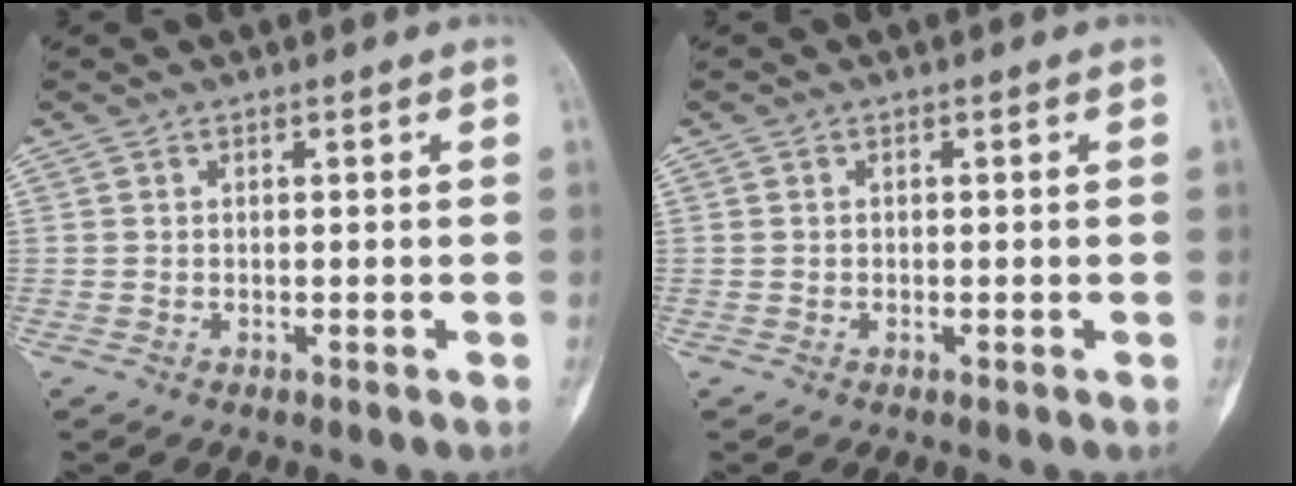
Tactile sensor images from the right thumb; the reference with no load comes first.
{"total": 0.0}